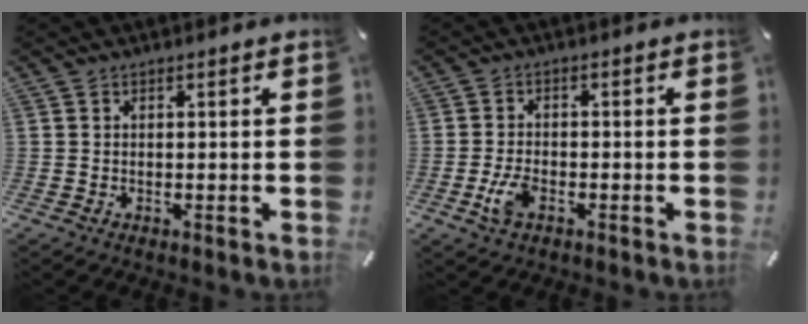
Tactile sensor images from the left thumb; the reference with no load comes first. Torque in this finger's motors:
{"motor_torque": [0.50, 1.26, 0.07, 0.11, 0.18]}